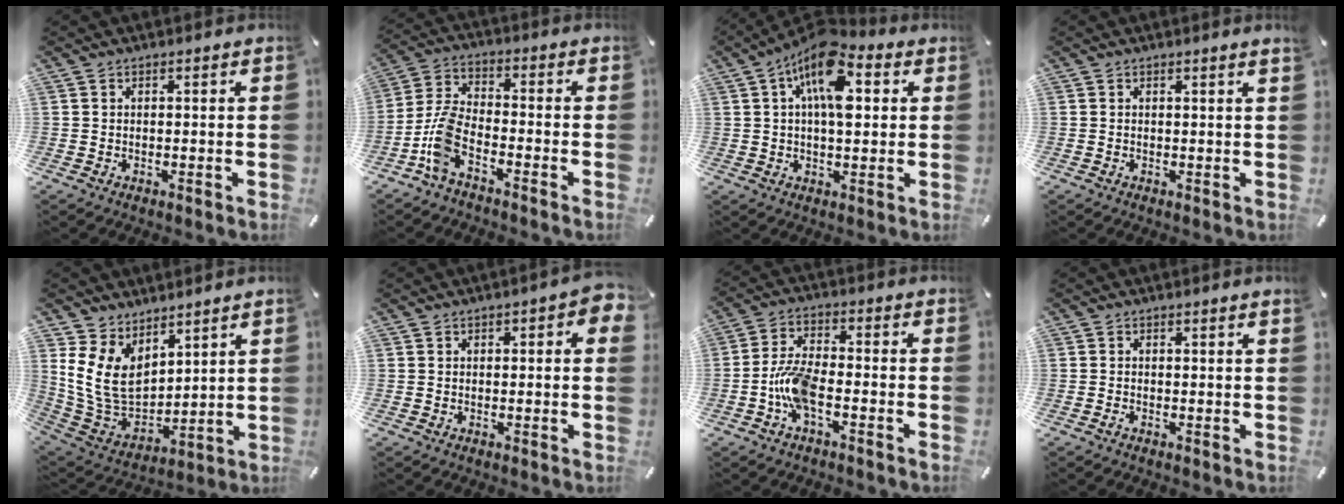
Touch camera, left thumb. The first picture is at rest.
{"total": 8.5, "force": [-5.2, 3.3, 6.0], "torque": [-0.155, -0.005, -0.103]}
{"total": 13.0, "force": [4.4, 6.6, 10.3], "torque": [-0.164, -0.015, 0.074]}
{"total": 0.6, "force": [0.3, -0.2, 0.5], "torque": [-0.009, -0.002, 0.004]}
{"total": 11.5, "force": [4.9, 8.6, 5.7], "torque": [-0.149, -0.039, 0.100]}
{"total": 2.6, "force": [0.3, 1.3, 2.2], "torque": [-0.025, 0.002, 0.000]}
{"total": 8.0, "force": [-3.4, 3.3, 6.5], "torque": [-0.139, 0.007, -0.063]}
{"total": 0.7, "force": [-0.1, -0.1, 0.7], "torque": [-0.011, -0.006, -0.001]}